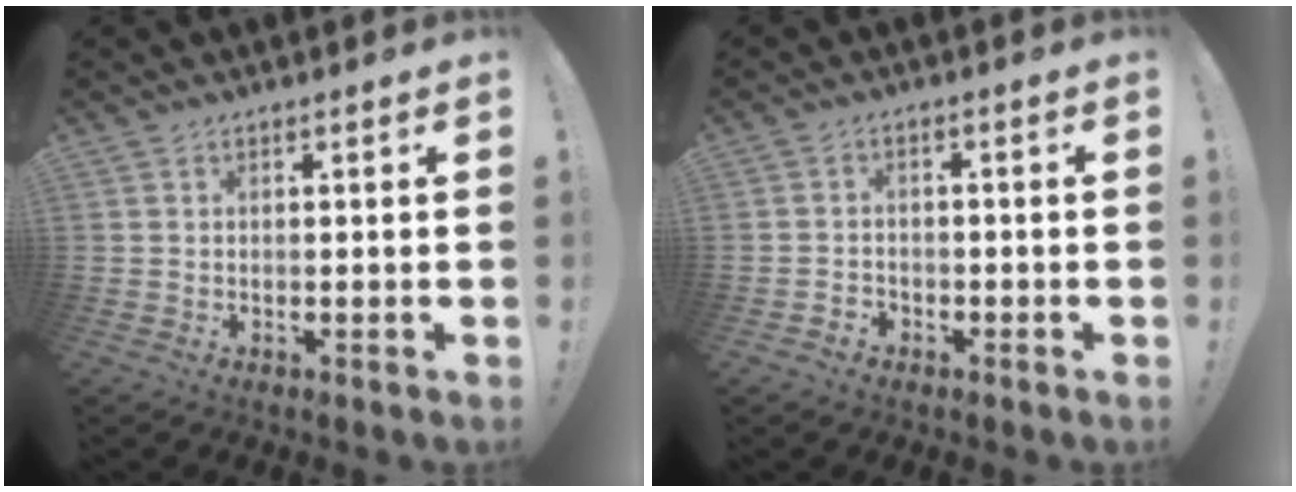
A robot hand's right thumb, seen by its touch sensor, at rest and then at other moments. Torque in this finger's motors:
{"motor_torque": [0.19, -0.44, -0.08, 0.03, 0.00]}